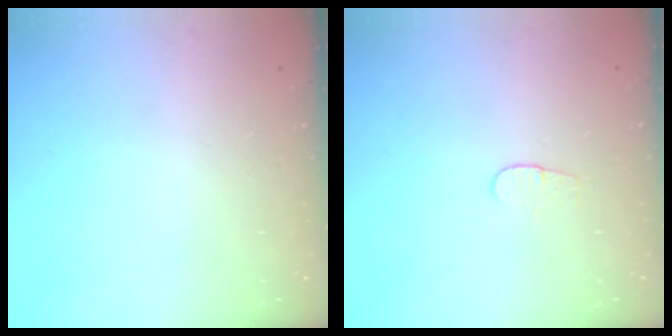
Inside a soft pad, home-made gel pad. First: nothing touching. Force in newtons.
{"total": 3.6, "press": 3.6, "slide": 0.4}